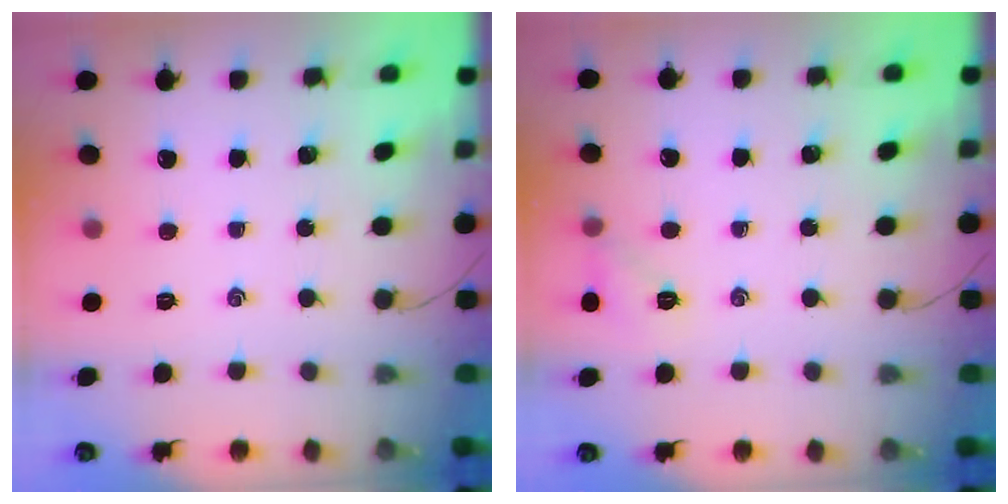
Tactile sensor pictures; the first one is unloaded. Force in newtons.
{"total": 6.1, "press": 5.9, "slide": 1.4}